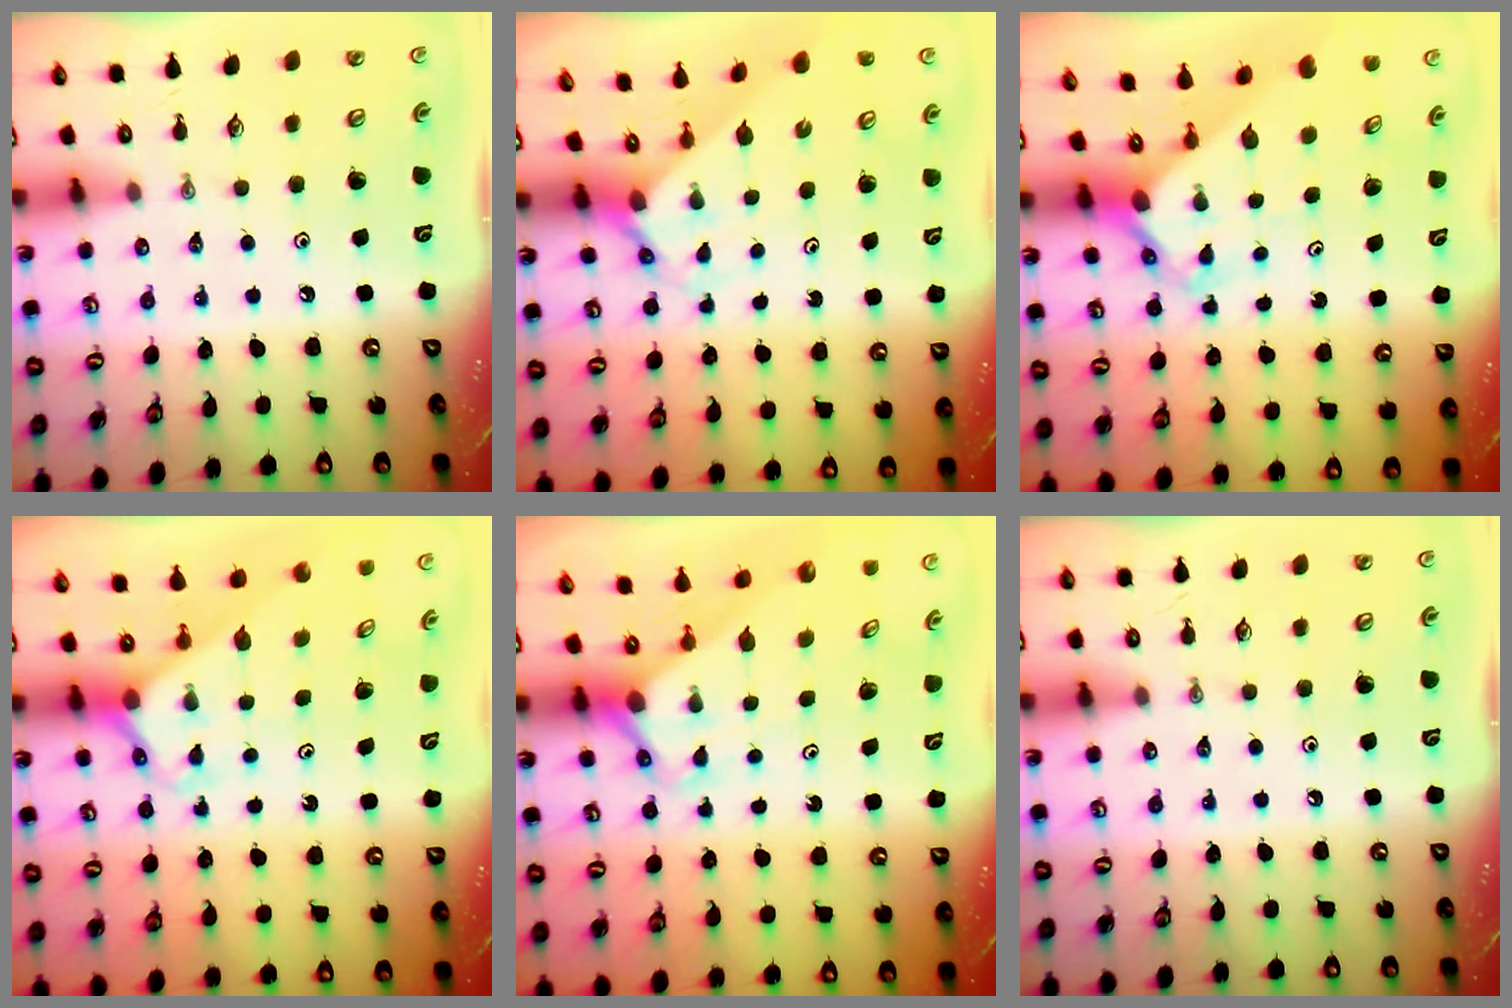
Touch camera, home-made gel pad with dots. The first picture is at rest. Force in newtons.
{"total": 2.0, "press": 2.0, "slide": 0.2}
{"total": 2.8, "press": 2.8, "slide": 0.1}
{"total": 2.4, "press": 2.4, "slide": 0.2}
{"total": 2.7, "press": 2.7, "slide": 0.0}
{"total": 0.0}